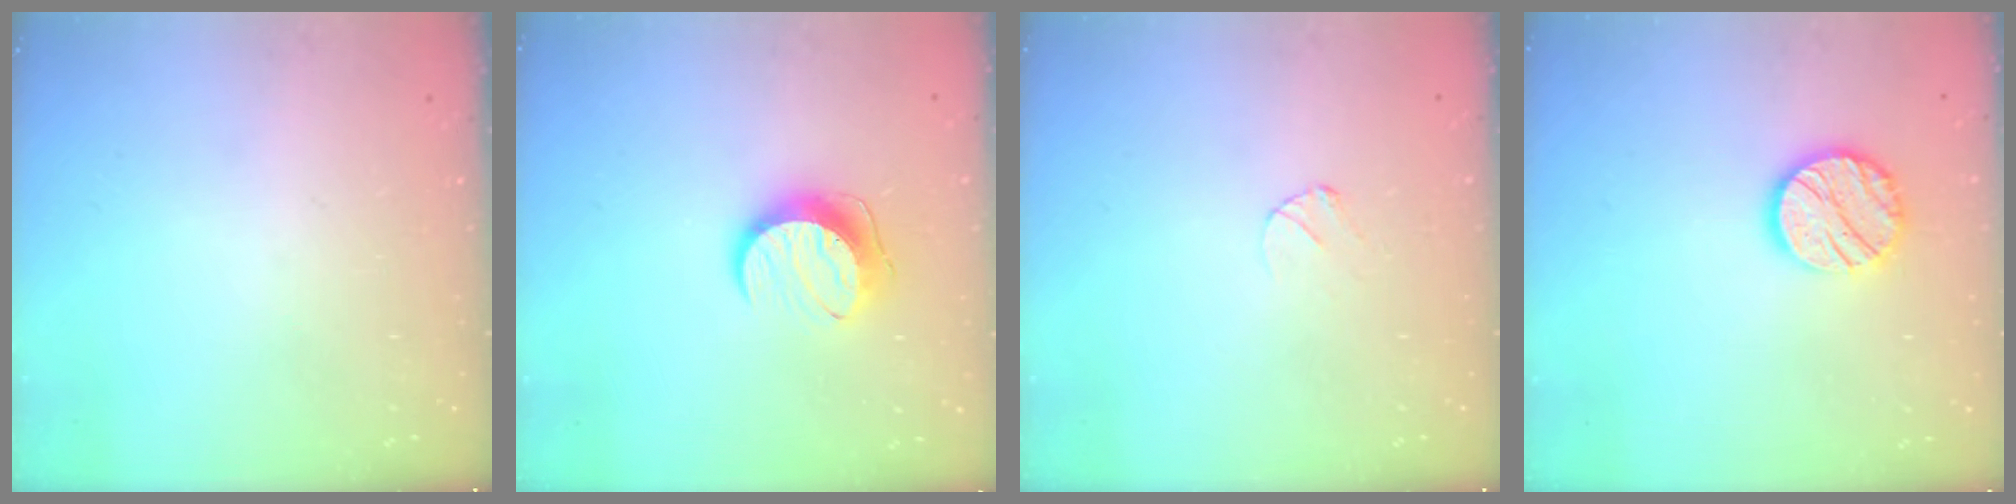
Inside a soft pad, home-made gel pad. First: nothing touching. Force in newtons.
{"total": 10.1, "press": 10.1, "slide": 0.5}
{"total": 3.6, "press": 3.6, "slide": 0.2}
{"total": 12.6, "press": 12.6, "slide": 0.5}